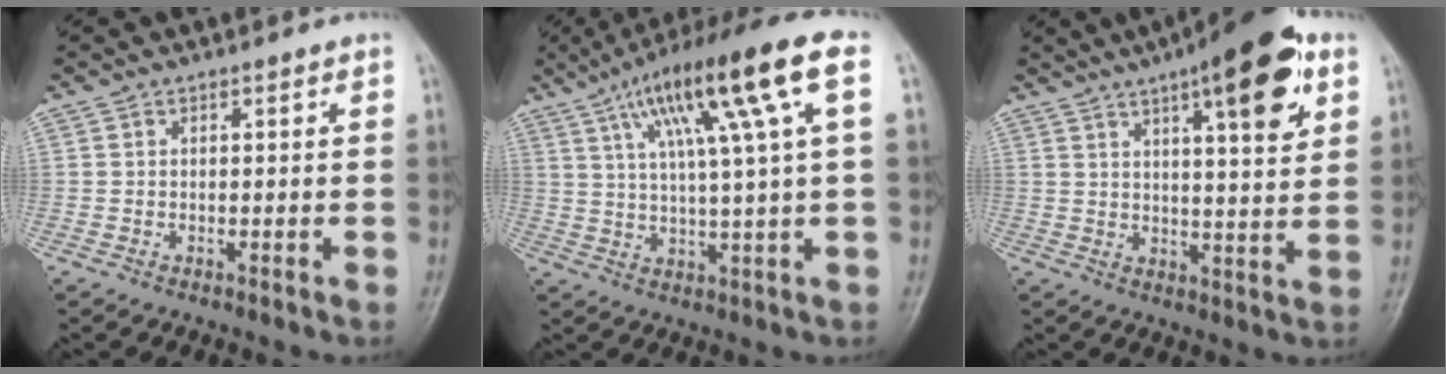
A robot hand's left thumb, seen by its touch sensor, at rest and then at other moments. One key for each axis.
{"total": 17.1, "fx": 6.3, "fy": 1.7, "fz": 15.8, "tx": -0.263, "ty": 0.014, "tz": 0.099}
{"total": 16.3, "fx": 8.0, "fy": 4.4, "fz": 13.4, "tx": -0.168, "ty": -0.021, "tz": 0.110}